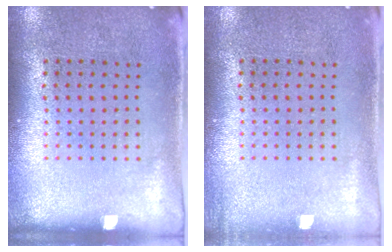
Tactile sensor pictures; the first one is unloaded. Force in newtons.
{"total": 0.7, "press": 0.7, "slide": 0.0}